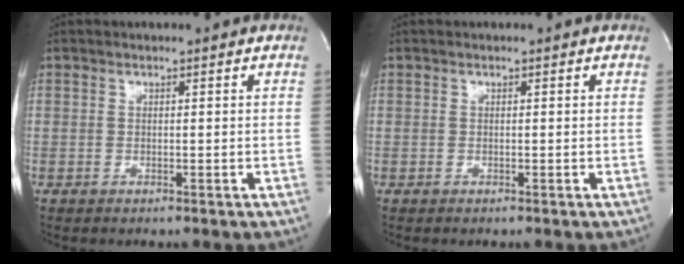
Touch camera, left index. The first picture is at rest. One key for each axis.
{"total": 0.0}